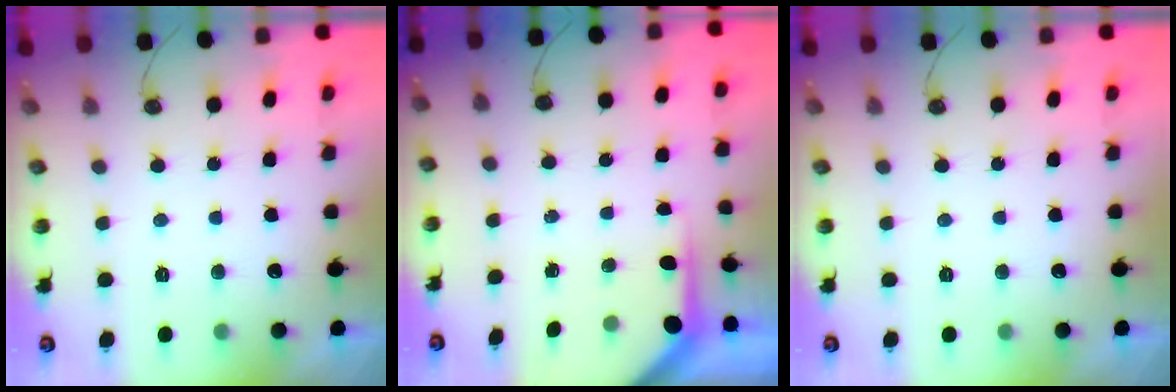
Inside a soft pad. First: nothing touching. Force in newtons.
{"total": 4.0, "press": 4.0, "slide": 0.3}
{"total": 0.0}